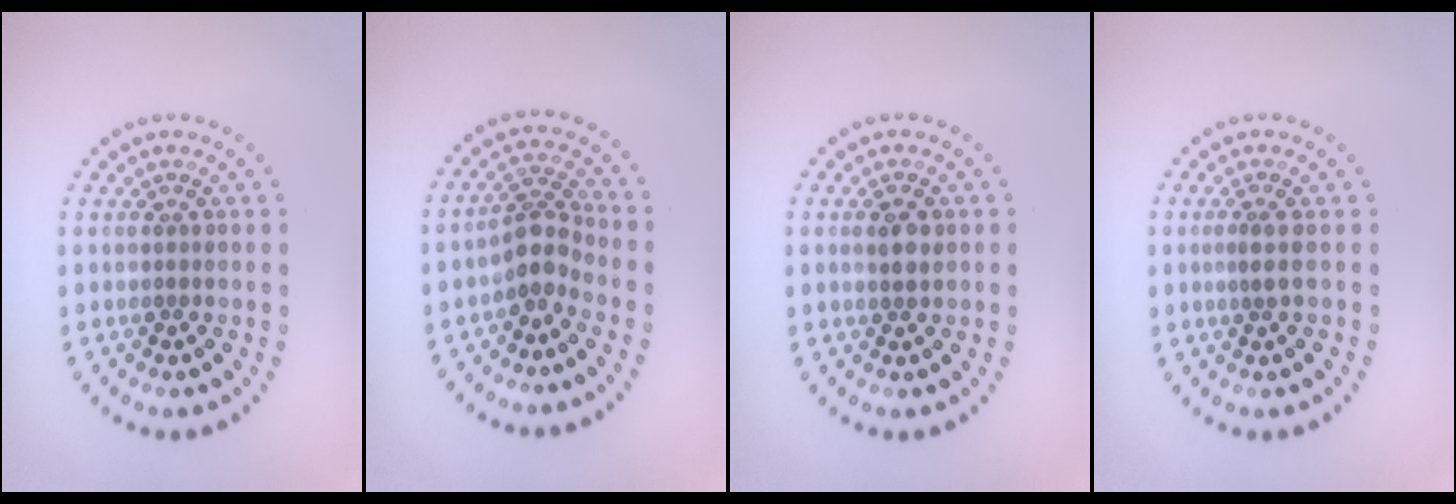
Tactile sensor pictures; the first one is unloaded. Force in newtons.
{"total": 2.8, "press": 2.2, "slide": 1.7}
{"total": 1.7, "press": 1.6, "slide": 0.5}
{"total": 1.3, "press": 0.9, "slide": 1.0}